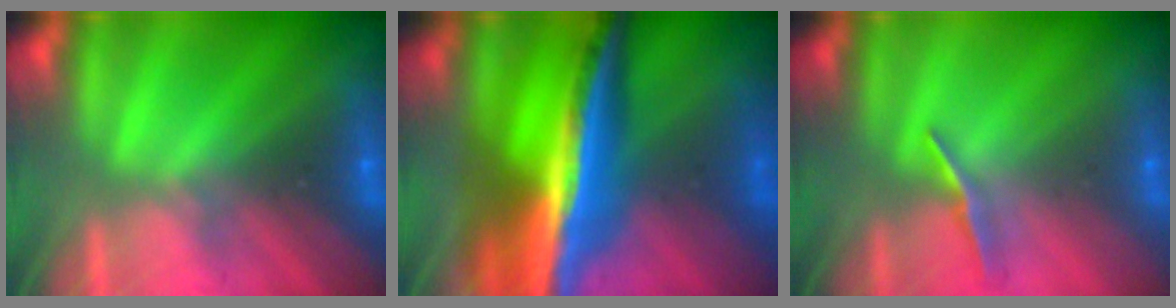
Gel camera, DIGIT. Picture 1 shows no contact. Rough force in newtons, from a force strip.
{"total": 6.3}
{"total": 1.0}